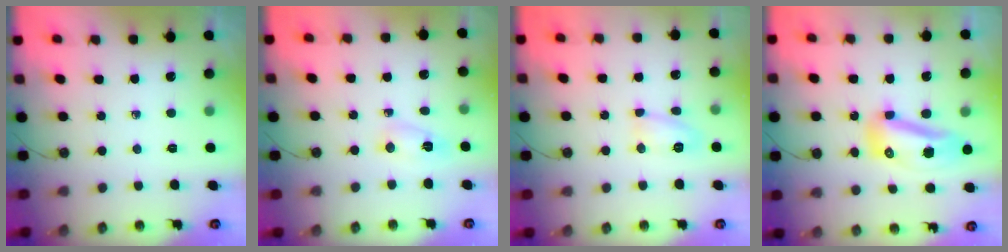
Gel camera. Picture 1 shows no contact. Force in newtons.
{"total": 3.0, "press": 2.9, "slide": 0.6}
{"total": 6.3, "press": 6.3, "slide": 0.2}
{"total": 10.3, "press": 10.2, "slide": 0.9}